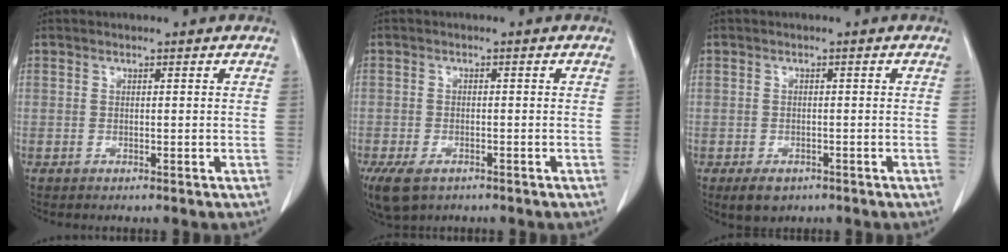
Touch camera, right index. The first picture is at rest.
{"total": 6.5, "force": [-4.1, 3.6, 3.6], "torque": [-0.076, -0.010, -0.064]}
{"total": 3.5, "force": [-2.2, 2.3, 1.6], "torque": [-0.024, -0.002, -0.024]}